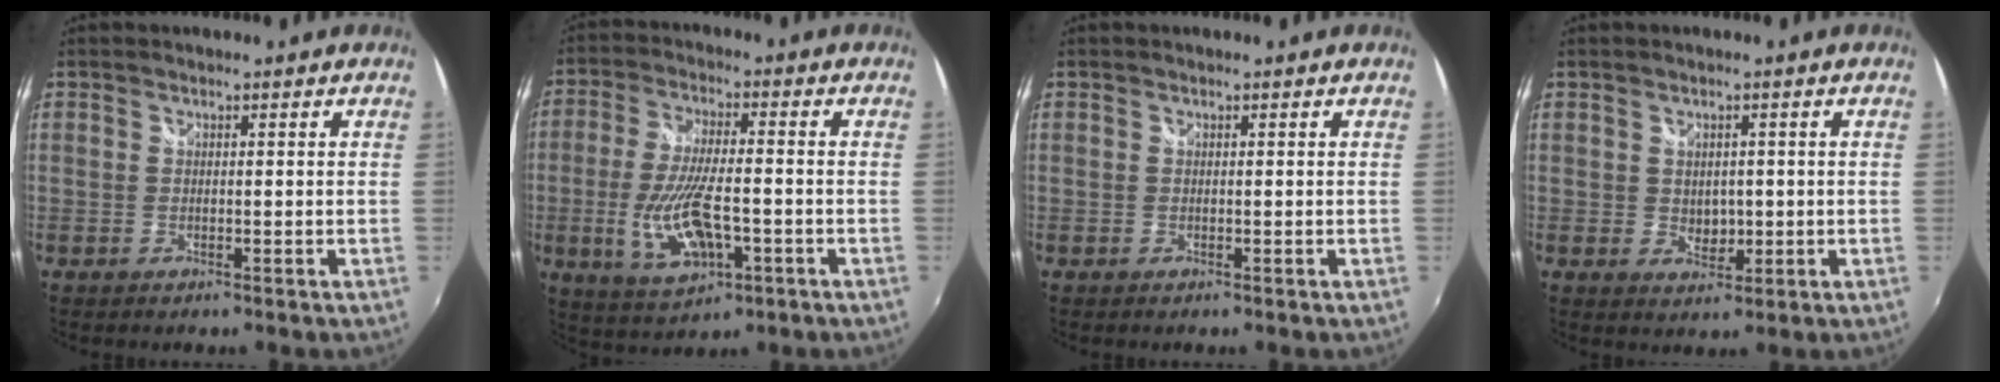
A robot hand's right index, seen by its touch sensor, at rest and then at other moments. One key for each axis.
{"total": 12.6, "fx": -3.7, "fy": 4.5, "fz": 11.2, "tx": -0.227, "ty": -0.016, "tz": -0.059}
{"total": 0.0}
{"total": 3.2, "fx": 0.0, "fy": 2.6, "fz": 1.9, "tx": -0.026, "ty": -0.003, "tz": 0.003}